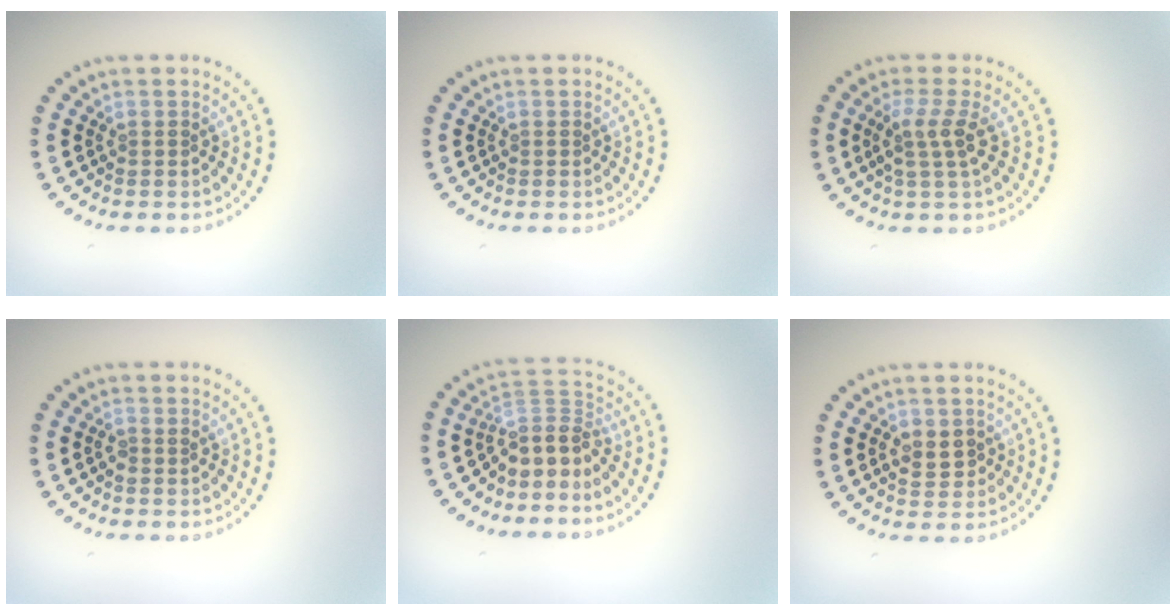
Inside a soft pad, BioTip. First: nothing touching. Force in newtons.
{"total": 0.0}
{"total": 2.5, "press": 1.9, "slide": 1.6}
{"total": 0.8, "press": 0.8, "slide": 0.0}
{"total": 3.7, "press": 2.7, "slide": 2.5}
{"total": 2.3, "press": 2.2, "slide": 0.3}